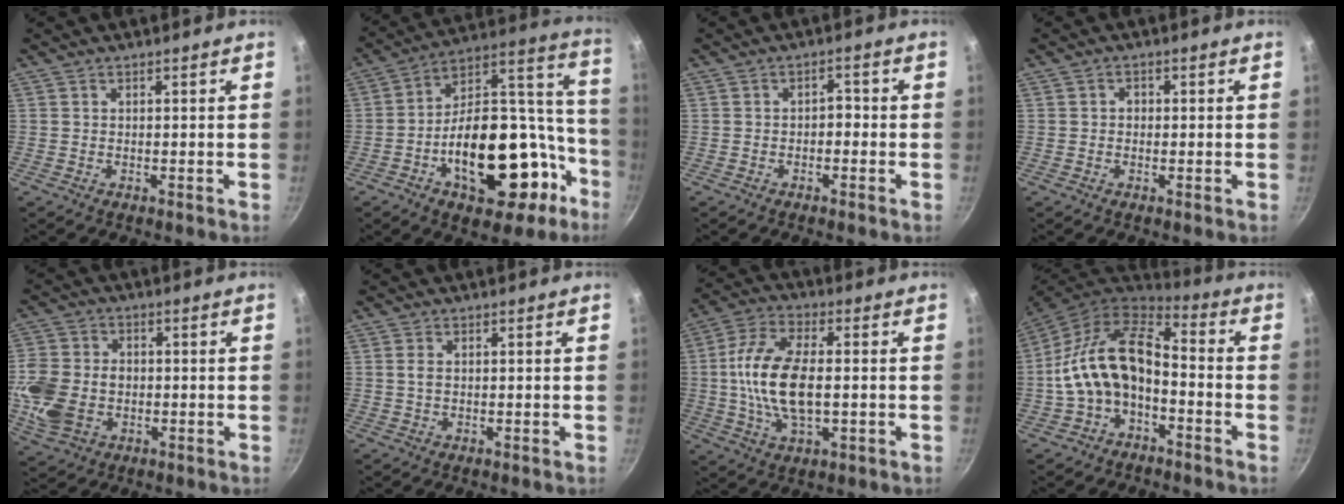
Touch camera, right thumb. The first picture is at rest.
{"total": 30.9, "force": [-11.6, 17.5, 22.7], "torque": [-0.281, 0.089, -0.158]}
{"total": 2.3, "force": [-0.8, 1.5, 1.6], "torque": [-0.011, 0.017, -0.013]}
{"total": 1.5, "force": [-0.1, 1.3, 0.7], "torque": [-0.009, 0.005, -0.004]}
{"total": 12.3, "force": [-1.9, 9.3, 7.9], "torque": [-0.160, 0.011, -0.037]}
{"total": 1.6, "force": [0.2, 1.0, 1.2], "torque": [-0.025, 0.001, 0.004]}
{"total": 14.6, "force": [-0.4, 7.3, 12.7], "torque": [-0.244, 0.016, -0.016]}
{"total": 13.9, "force": [-3.0, 8.3, 10.7], "torque": [-0.194, 0.052, -0.067]}